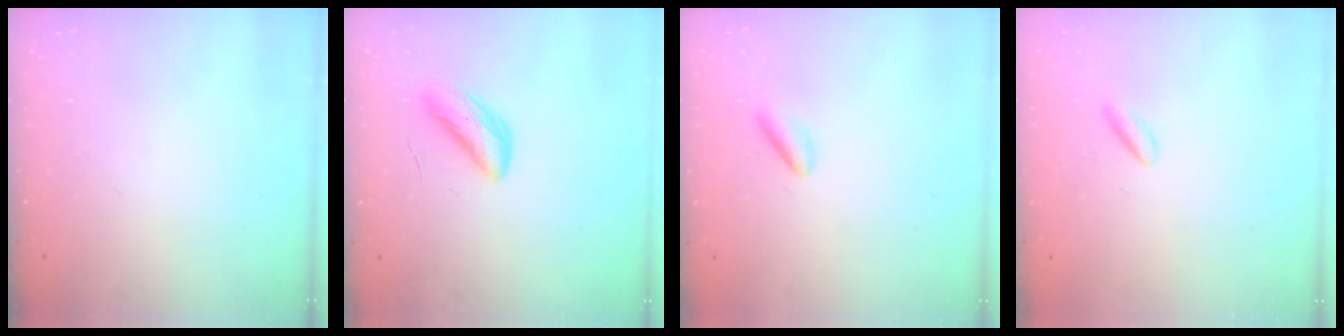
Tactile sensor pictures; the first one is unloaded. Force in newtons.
{"total": 6.1, "press": 6.1, "slide": 0.3}
{"total": 3.0, "press": 2.7, "slide": 1.3}
{"total": 0.8, "press": 0.6, "slide": 0.6}